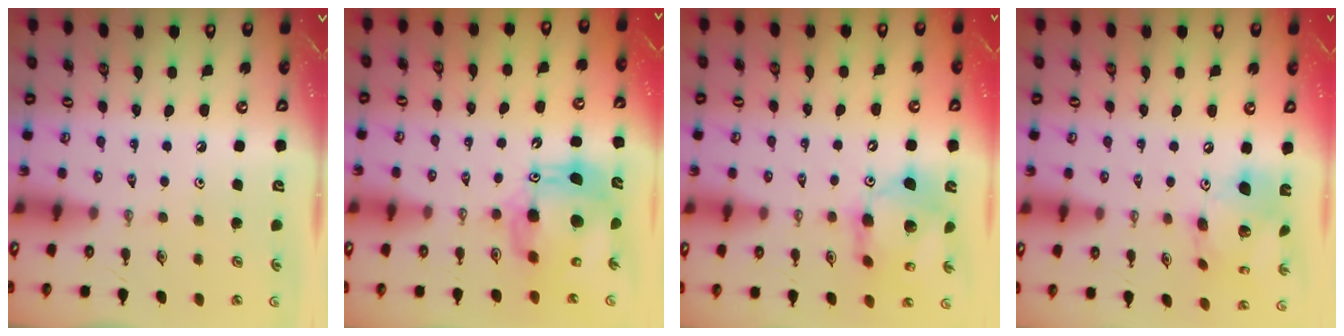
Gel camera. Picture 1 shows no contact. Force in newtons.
{"total": 14.2, "press": 14.2, "slide": 1.5}
{"total": 14.4, "press": 14.3, "slide": 1.2}
{"total": 16.5, "press": 16.4, "slide": 1.7}